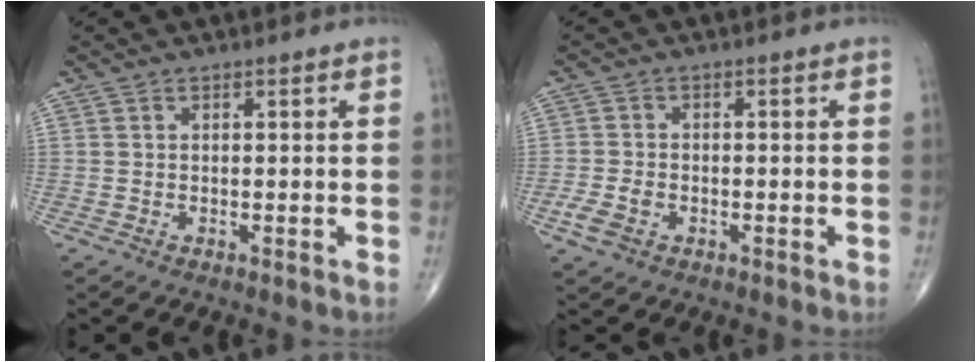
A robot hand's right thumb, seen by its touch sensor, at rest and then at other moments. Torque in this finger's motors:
{"motor_torque": [1.03, 0.64, 0.29, -0.62, 0.01]}